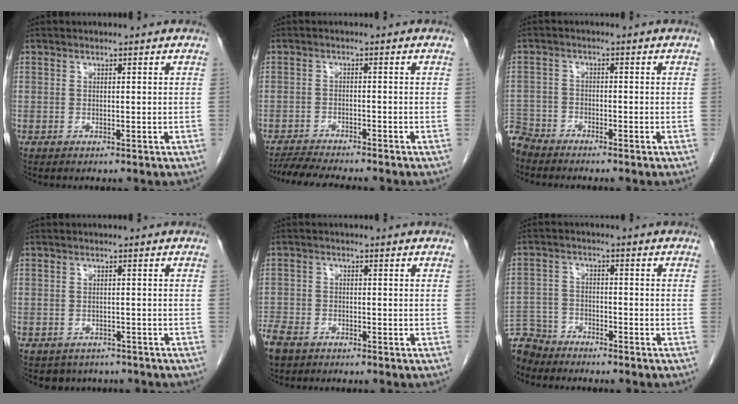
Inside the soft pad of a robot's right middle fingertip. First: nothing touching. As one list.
[{"total": 7.1, "force": [-6.6, 0.1, 2.7], "torque": [-0.042, -0.017, -0.108]}, {"total": 5.1, "force": [-4.9, 1.5, 0.0], "torque": [0.006, -0.010, -0.099]}, {"total": 4.6, "force": [-3.8, 2.6, 0.3], "torque": [0.001, 0.008, -0.047]}, {"total": 6.0, "force": [-4.5, 3.1, 2.4], "torque": [-0.053, -0.007, -0.080]}, {"total": 7.9, "force": [-7.4, 2.9, 0.3], "torque": [-0.010, 0.000, -0.140]}]